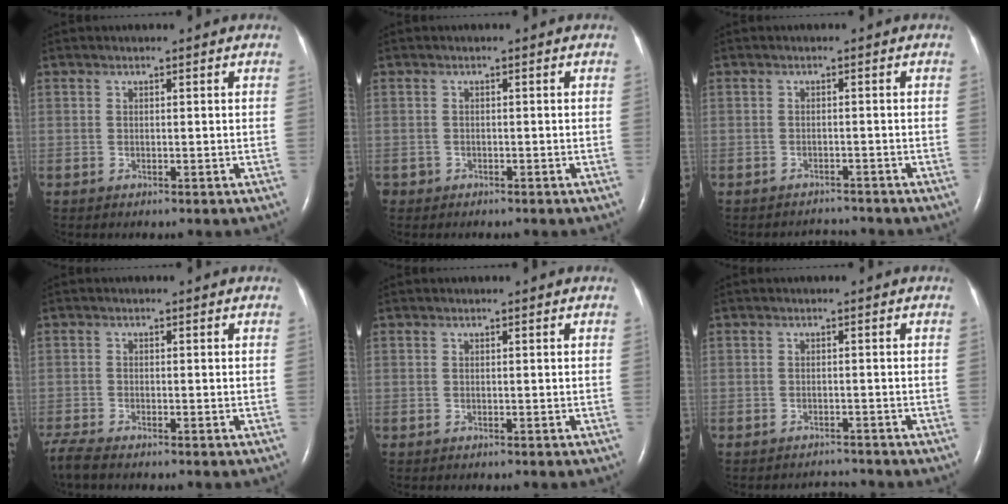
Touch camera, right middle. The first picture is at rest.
{"total": 0.9, "force": [-0.6, 0.6, -0.1], "torque": [-0.006, 0.004, -0.011]}
{"total": 2.5, "force": [-2.4, 0.0, -0.7], "torque": [0.007, -0.010, -0.034]}
{"total": 3.2, "force": [-2.9, 0.1, 1.5], "torque": [-0.036, -0.013, -0.057]}
{"total": 0.0}
{"total": 1.9, "force": [-1.9, -0.2, -0.6], "torque": [0.005, -0.011, -0.024]}